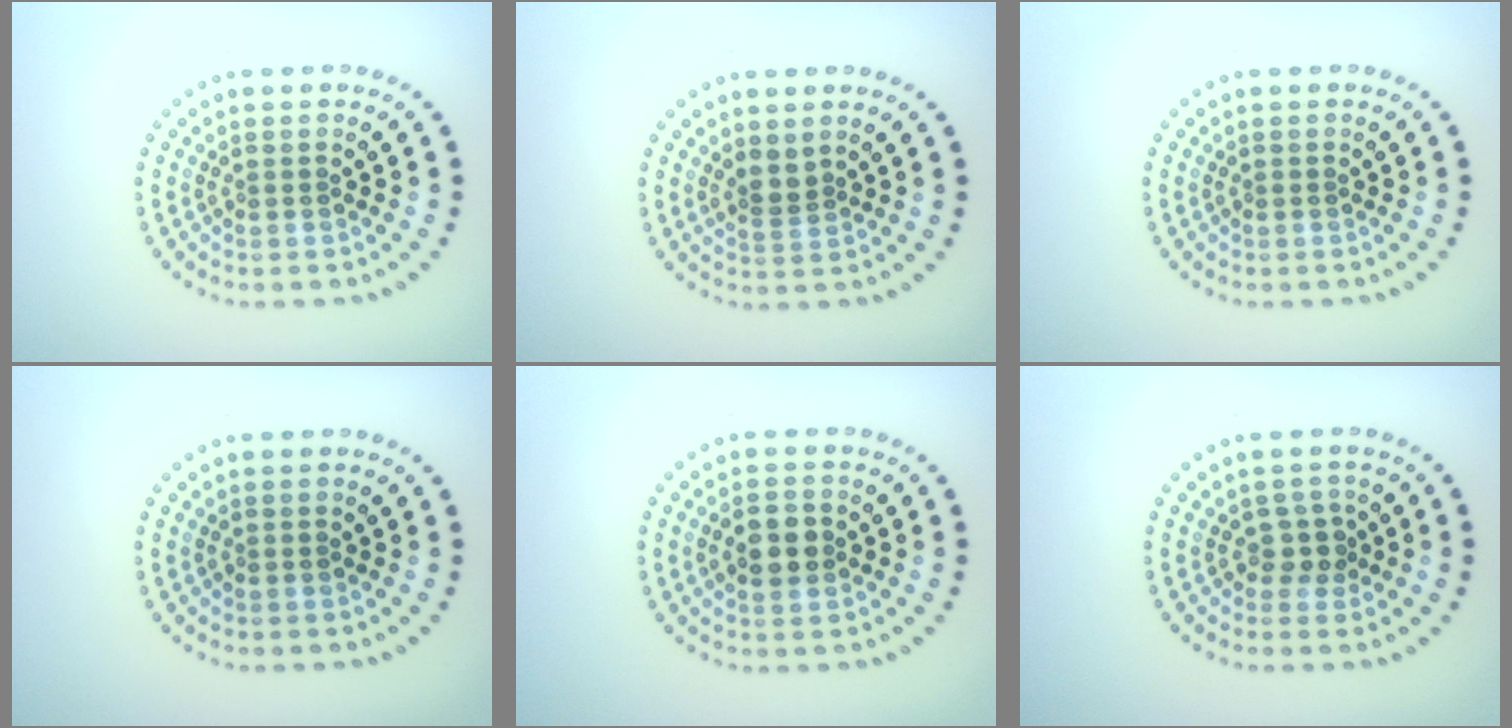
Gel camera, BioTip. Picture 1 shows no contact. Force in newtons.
{"total": 1.3, "press": 0.8, "slide": 0.9}
{"total": 0.0}
{"total": 0.0}
{"total": 3.4, "press": 3.4, "slide": 0.1}
{"total": 1.7, "press": 1.4, "slide": 0.9}